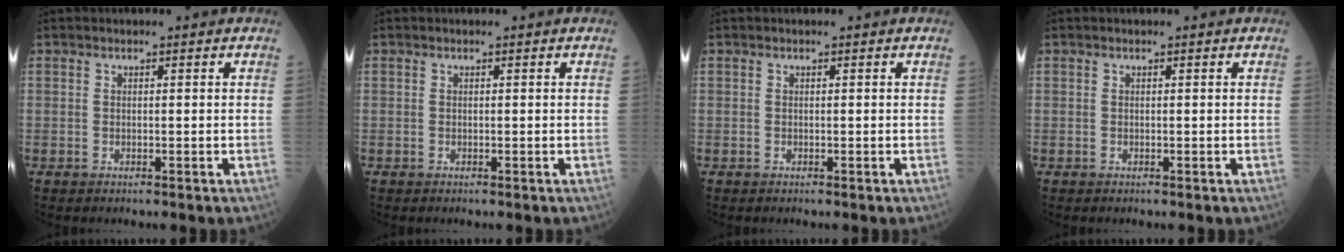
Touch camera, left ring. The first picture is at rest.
{"total": 0.0}
{"total": 0.0}
{"total": 0.0}